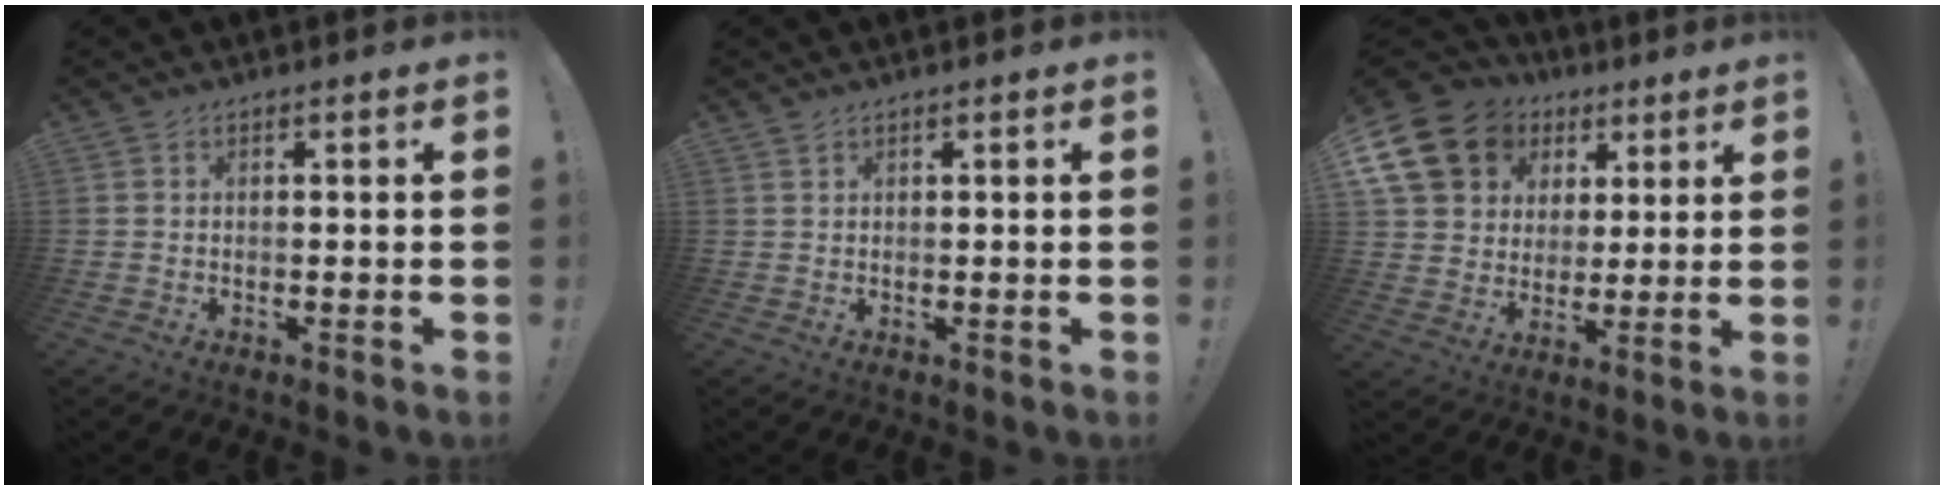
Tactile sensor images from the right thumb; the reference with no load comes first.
{"total": 0.9, "force": [0.8, 0.4, 0.3], "torque": [-0.005, -0.001, 0.015]}
{"total": 16.6, "force": [7.7, 12.9, 6.9], "torque": [-0.112, -0.035, 0.165]}